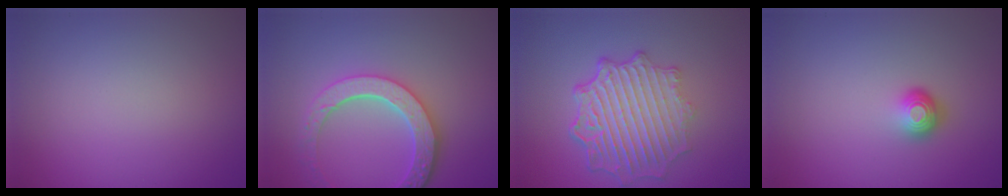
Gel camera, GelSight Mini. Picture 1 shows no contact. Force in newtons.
{"total": 5.2, "press": 4.2, "slide": 2.9}
{"total": 7.3, "press": 5.2, "slide": 5.0}
{"total": 1.9, "press": 1.3, "slide": 1.4}